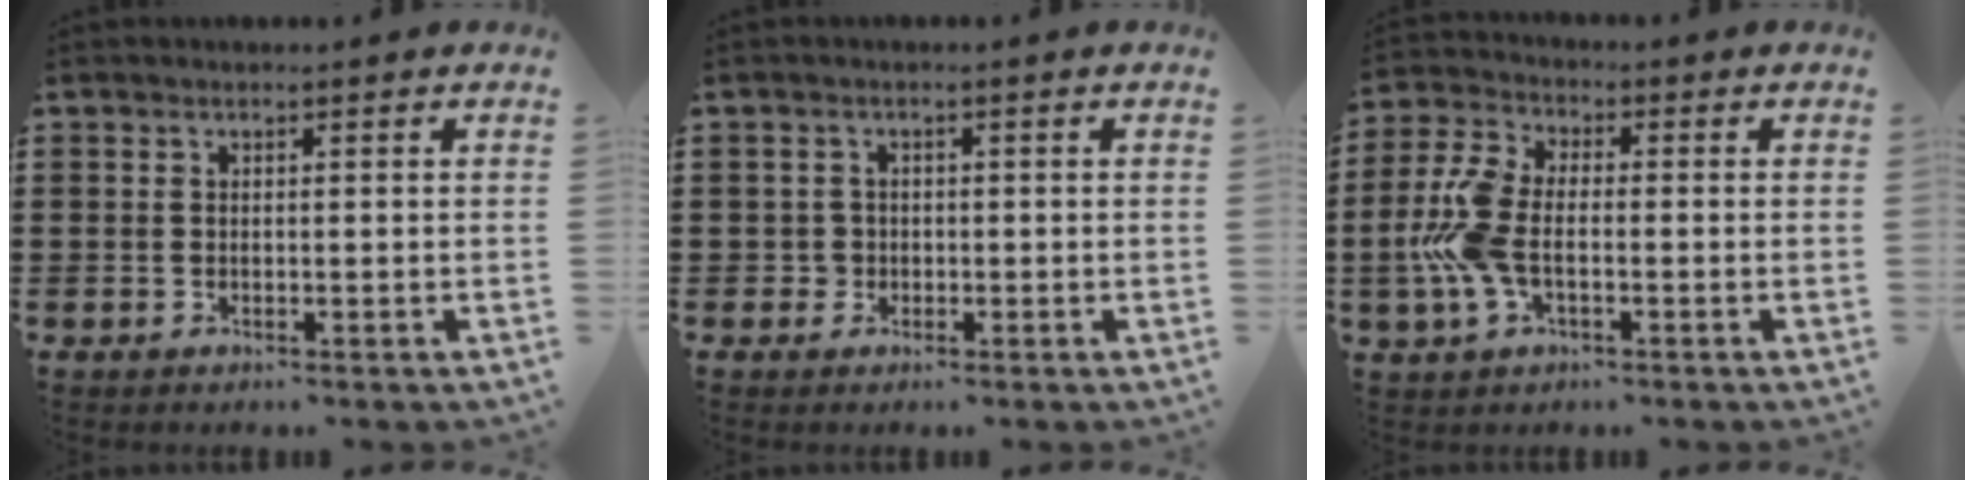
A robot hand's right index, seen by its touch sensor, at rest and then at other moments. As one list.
[{"total": 1.6, "force": [-0.4, 1.5, 0.2], "torque": [-0.010, 0.004, -0.011]}, {"total": 8.6, "force": [-1.5, 4.7, 7.1], "torque": [-0.179, -0.007, -0.034]}]